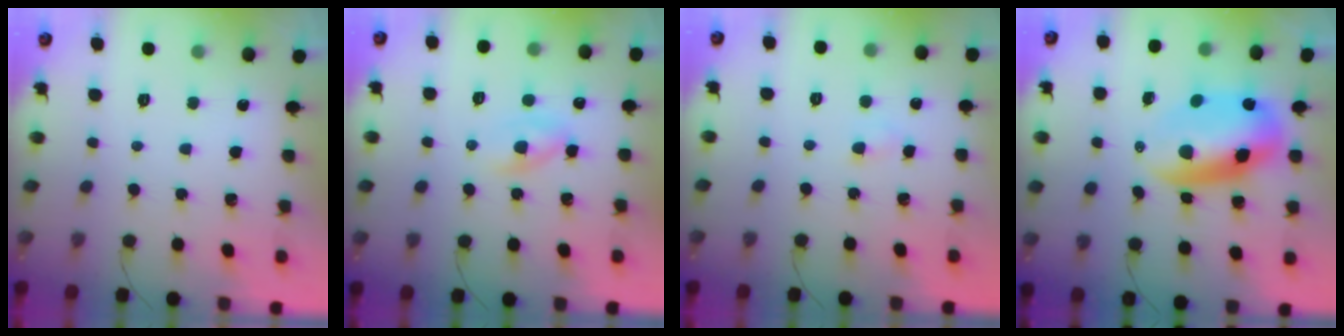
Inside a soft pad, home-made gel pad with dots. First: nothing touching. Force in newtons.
{"total": 3.6, "press": 3.5, "slide": 0.9}
{"total": 2.2, "press": 2.1, "slide": 0.8}
{"total": 11.3, "press": 11.0, "slide": 2.7}